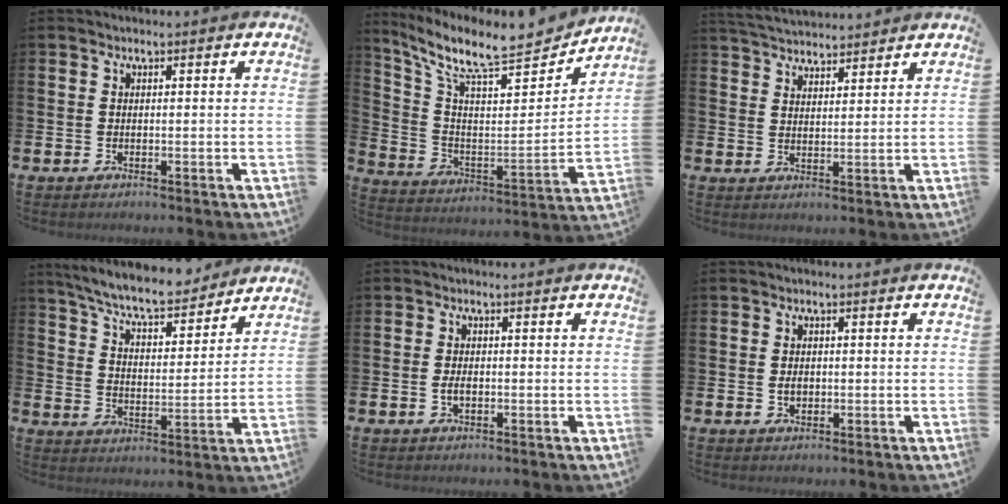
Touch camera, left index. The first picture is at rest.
{"total": 10.8, "force": [9.2, 2.2, 5.2], "torque": [-0.127, -0.073, 0.151]}
{"total": 4.3, "force": [4.3, 0.7, 0.2], "torque": [-0.022, -0.019, 0.079]}
{"total": 8.1, "force": [7.5, 1.1, 2.8], "torque": [-0.086, -0.046, 0.132]}
{"total": 1.7, "force": [-0.3, 0.9, 1.4], "torque": [-0.020, 0.000, -0.008]}
{"total": 1.6, "force": [0.0, 1.1, 1.1], "torque": [-0.008, 0.002, -0.005]}